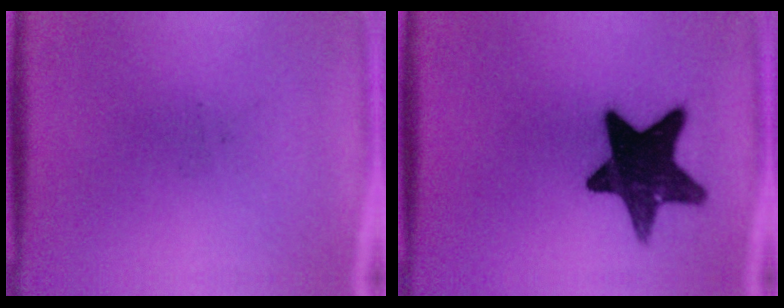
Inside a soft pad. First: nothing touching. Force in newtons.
{"total": 15.2}